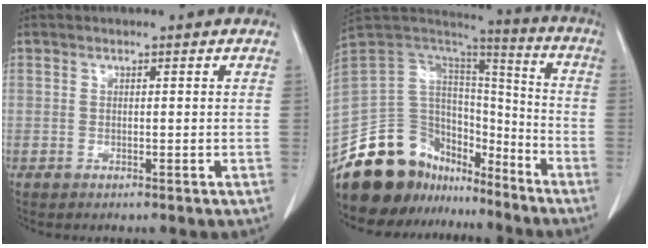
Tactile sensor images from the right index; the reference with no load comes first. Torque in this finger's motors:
{"motor_torque": [-0.80, -0.87, -0.66, -0.21]}